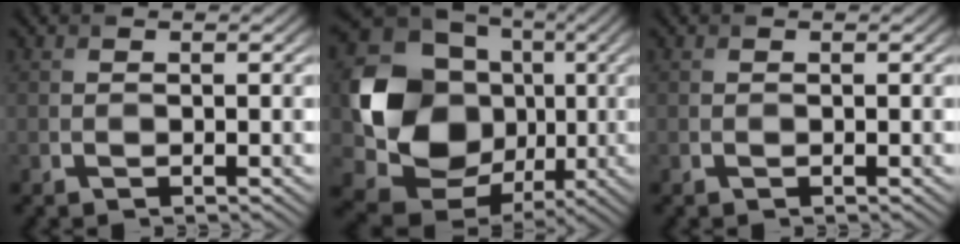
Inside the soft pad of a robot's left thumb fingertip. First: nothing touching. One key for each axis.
{"total": 16.1, "fx": 0.2, "fy": 13.7, "fz": 8.4, "tx": -0.193, "ty": -0.031, "tz": 0.001}
{"total": 0.0}